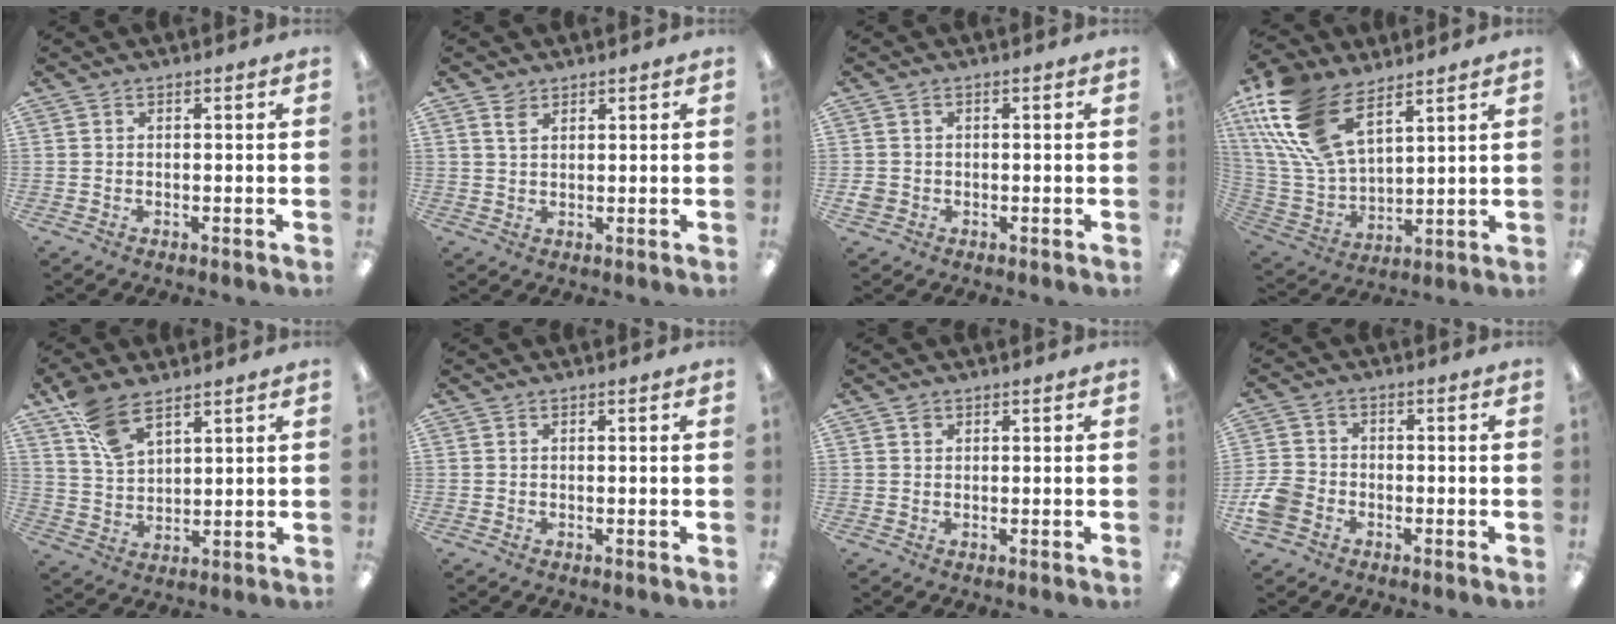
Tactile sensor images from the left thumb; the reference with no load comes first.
{"total": 2.7, "force": [2.0, 1.4, 1.3], "torque": [-0.030, -0.001, 0.037]}
{"total": 2.1, "force": [-0.2, 1.9, 0.9], "torque": [-0.016, 0.004, -0.005]}
{"total": 20.1, "force": [11.6, 10.0, 13.0], "torque": [-0.311, -0.048, 0.208]}
{"total": 9.3, "force": [6.6, 4.2, 5.1], "torque": [-0.100, -0.027, 0.123]}
{"total": 0.0}
{"total": 0.9, "force": [0.6, 0.7, 0.3], "torque": [-0.008, 0.001, 0.011]}
{"total": 6.4, "force": [-2.8, 4.8, 3.1], "torque": [-0.065, 0.019, -0.050]}